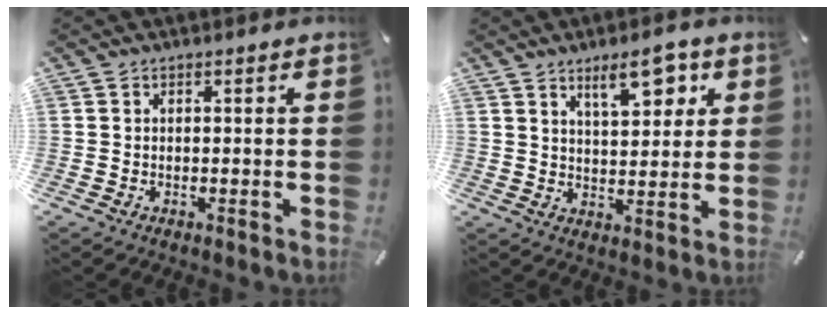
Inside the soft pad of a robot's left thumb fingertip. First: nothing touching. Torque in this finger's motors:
{"motor_torque": [0.26, 0.16, 0.98, -0.68, 0.19]}